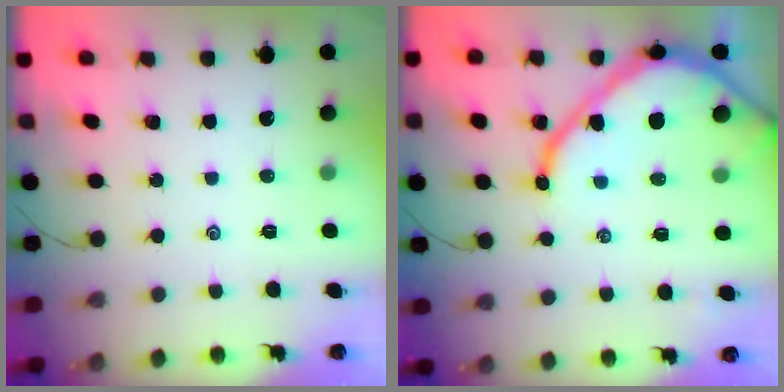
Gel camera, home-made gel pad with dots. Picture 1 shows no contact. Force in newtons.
{"total": 15.9, "press": 15.7, "slide": 1.8}